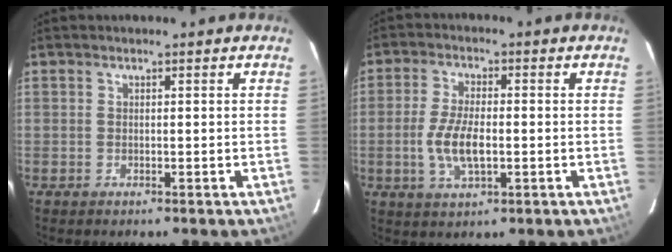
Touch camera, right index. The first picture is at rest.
{"total": 7.6, "force": [-1.4, 3.0, 6.8], "torque": [-0.143, -0.003, -0.026]}